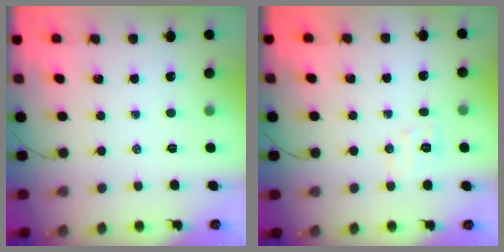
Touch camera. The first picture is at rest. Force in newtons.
{"total": 5.7, "press": 5.6, "slide": 1.3}